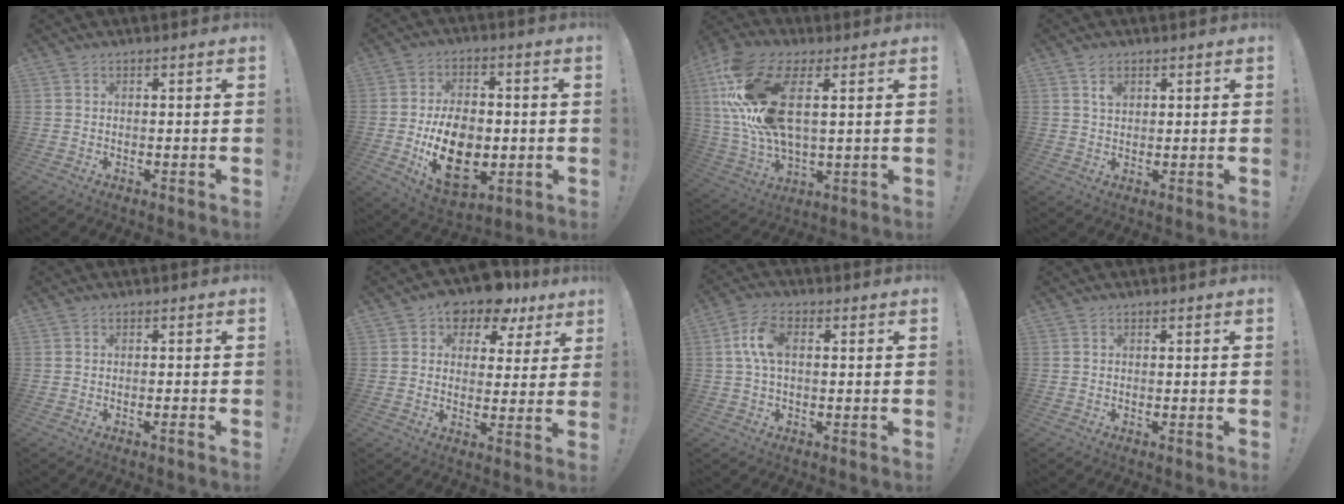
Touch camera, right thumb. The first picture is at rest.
{"total": 17.3, "force": [-3.8, 11.6, 12.2], "torque": [-0.197, 0.006, -0.058]}
{"total": 21.7, "force": [7.0, 10.7, 17.5], "torque": [-0.338, -0.022, 0.131]}
{"total": 2.7, "force": [1.5, 1.6, 1.6], "torque": [-0.021, -0.004, 0.025]}
{"total": 1.6, "force": [-0.9, -0.2, 1.2], "torque": [-0.027, 0.002, -0.014]}
{"total": 10.2, "force": [7.3, 6.0, 3.9], "torque": [-0.054, -0.054, 0.132]}
{"total": 7.8, "force": [1.0, 4.0, 6.6], "torque": [-0.129, 0.007, 0.020]}
{"total": 0.0}